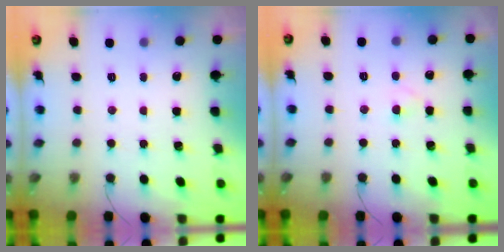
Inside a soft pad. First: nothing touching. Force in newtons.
{"total": 1.8, "press": 1.6, "slide": 0.9}